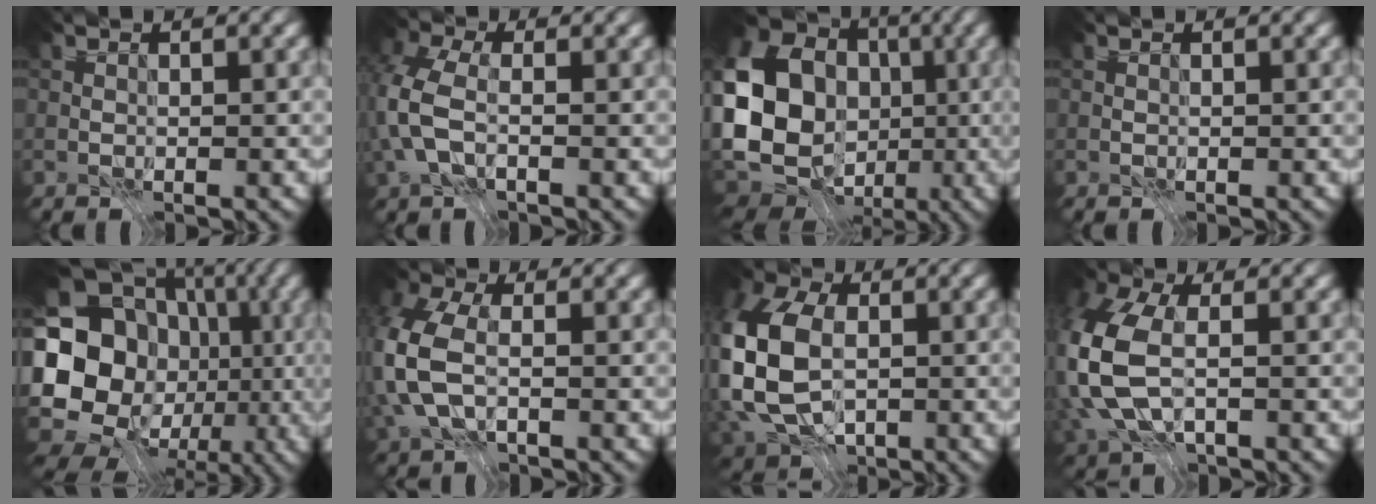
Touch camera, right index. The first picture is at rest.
{"total": 5.9, "force": [-1.3, 3.6, 4.5], "torque": [-0.123, 0.004, -0.036]}
{"total": 20.4, "force": [-1.3, 17.6, 10.1], "torque": [-0.220, -0.009, -0.058]}
{"total": 0.0}
{"total": 21.7, "force": [-3.7, 18.7, 10.4], "torque": [-0.203, 0.011, -0.095]}
{"total": 8.2, "force": [-1.0, 5.4, 6.1], "torque": [-0.168, -0.003, -0.022]}
{"total": 13.5, "force": [-1.7, 9.1, 9.9], "torque": [-0.239, -0.012, -0.045]}
{"total": 10.8, "force": [-0.8, 7.0, 8.2], "torque": [-0.230, -0.024, -0.004]}